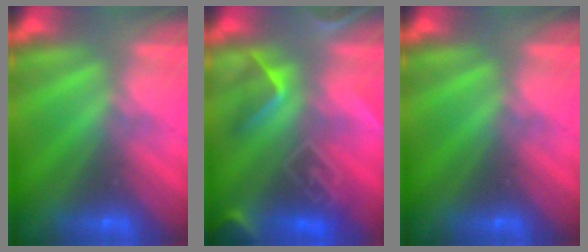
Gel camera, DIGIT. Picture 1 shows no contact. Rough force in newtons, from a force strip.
{"total": 8.4}
{"total": 0.0}